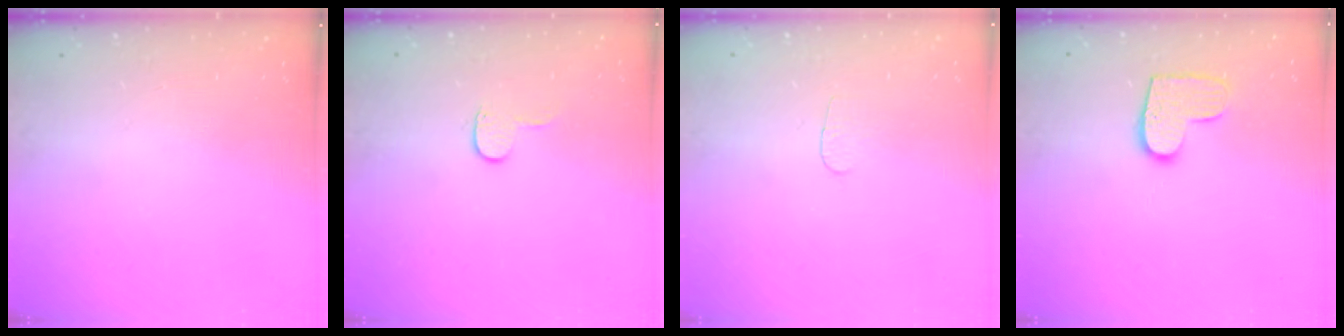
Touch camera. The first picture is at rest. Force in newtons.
{"total": 3.9, "press": 3.9, "slide": 0.4}
{"total": 2.8, "press": 2.8, "slide": 0.3}
{"total": 9.3, "press": 9.3, "slide": 0.3}